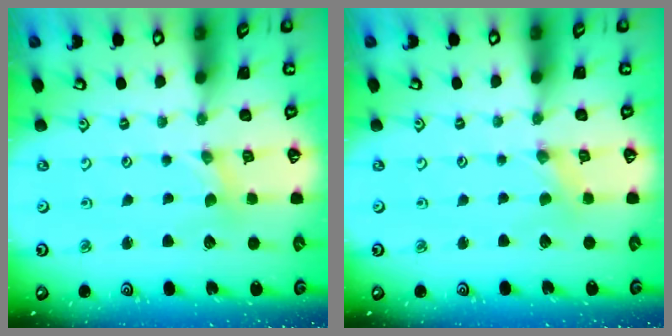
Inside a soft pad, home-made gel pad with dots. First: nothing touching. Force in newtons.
{"total": 0.0}